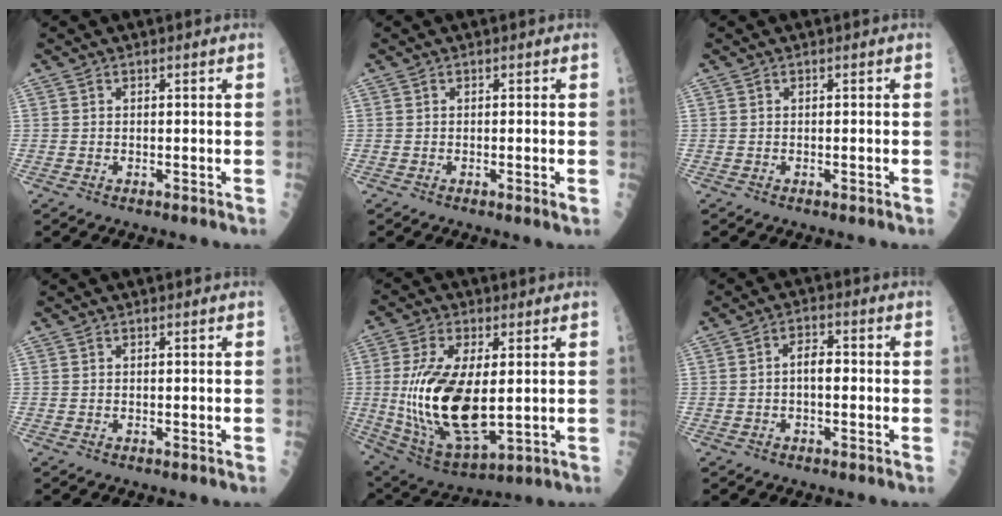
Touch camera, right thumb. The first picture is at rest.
{"total": 1.3, "force": [-0.3, 0.0, 1.3], "torque": [-0.022, -0.005, -0.005]}
{"total": 0.6, "force": [-0.2, 0.1, 0.5], "torque": [-0.008, -0.001, 0.000]}
{"total": 0.0}
{"total": 20.0, "force": [0.1, 8.7, 18.0], "torque": [-0.365, -0.019, 0.020]}
{"total": 4.1, "force": [-0.3, 2.0, 3.6], "torque": [-0.052, 0.014, -0.010]}